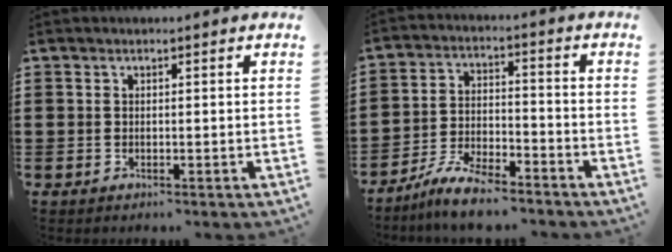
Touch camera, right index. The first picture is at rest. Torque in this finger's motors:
{"motor_torque": [1.10, 1.04, 0.46, 0.12]}